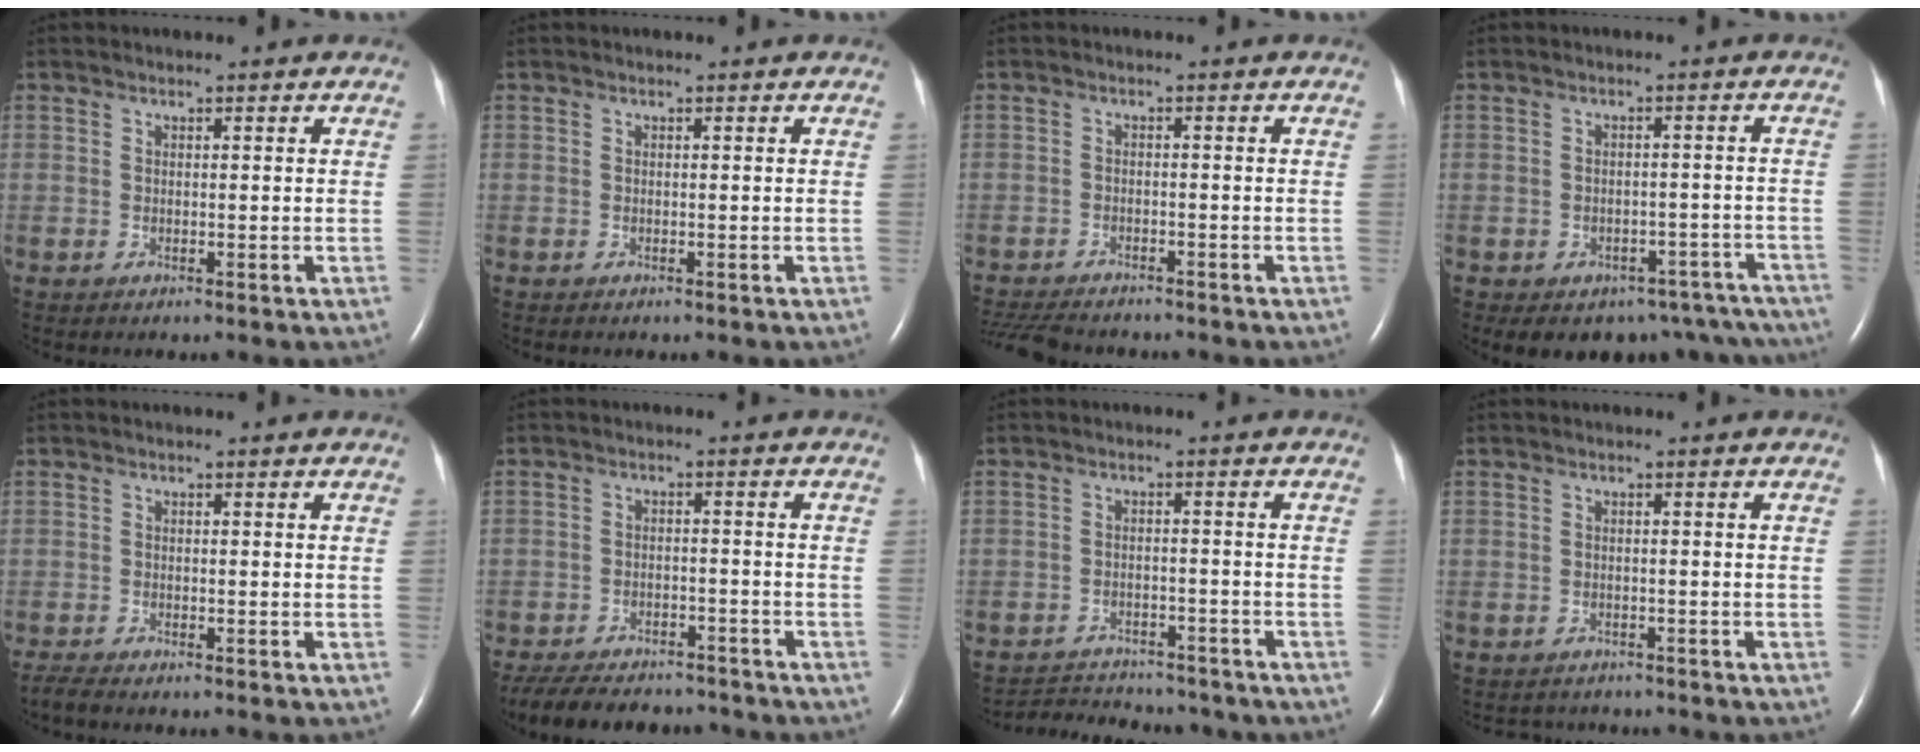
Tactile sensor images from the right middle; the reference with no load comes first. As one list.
[{"total": 0.0}, {"total": 9.0, "force": [-8.0, 2.3, 3.4], "torque": [-0.066, -0.013, -0.123]}, {"total": 13.9, "force": [-10.8, 7.9, 3.6], "torque": [-0.048, 0.029, -0.110]}, {"total": 1.6, "force": [-1.4, -0.1, 0.6], "torque": [-0.025, -0.008, -0.030]}, {"total": 14.6, "force": [-12.6, 4.9, 5.4], "torque": [-0.128, -0.008, -0.174]}, {"total": 10.7, "force": [-9.9, 3.3, 2.6], "torque": [-0.054, 0.010, -0.128]}, {"total": 2.6, "force": [-2.4, 1.1, -0.2], "torque": [-0.003, -0.002, -0.033]}]